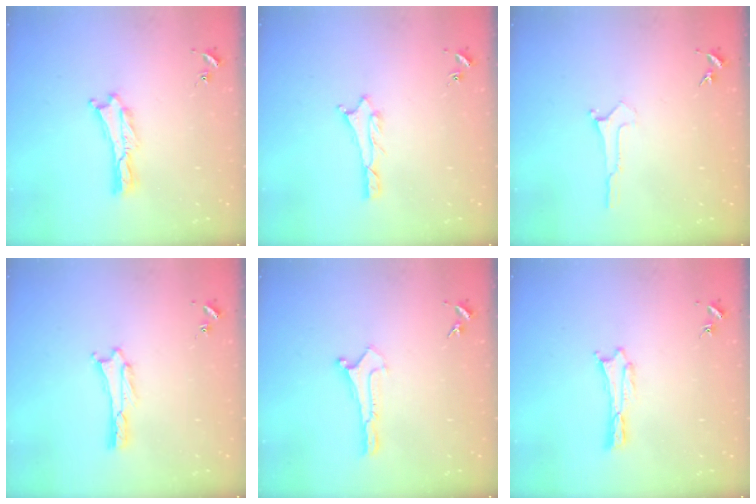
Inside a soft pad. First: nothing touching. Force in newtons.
{"total": 1.1, "press": 1.0, "slide": 0.1}
{"total": 0.0}
{"total": 1.6, "press": 1.6, "slide": 0.2}
{"total": 0.0}
{"total": 0.7, "press": 0.7, "slide": 0.1}